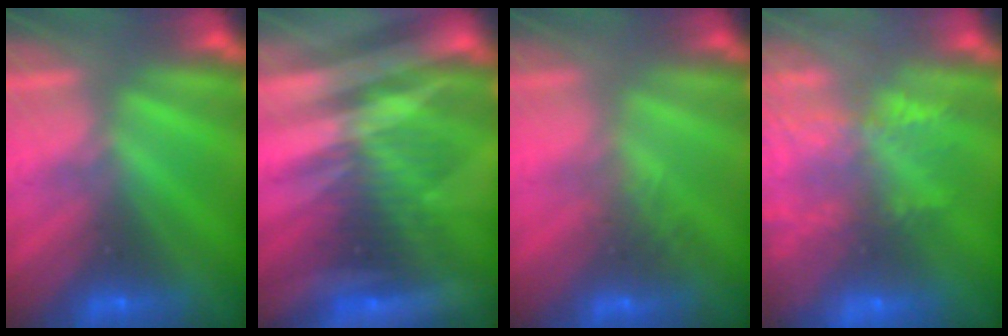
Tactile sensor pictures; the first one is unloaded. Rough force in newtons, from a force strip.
{"total": 3.0}
{"total": 2.7}
{"total": 5.7}